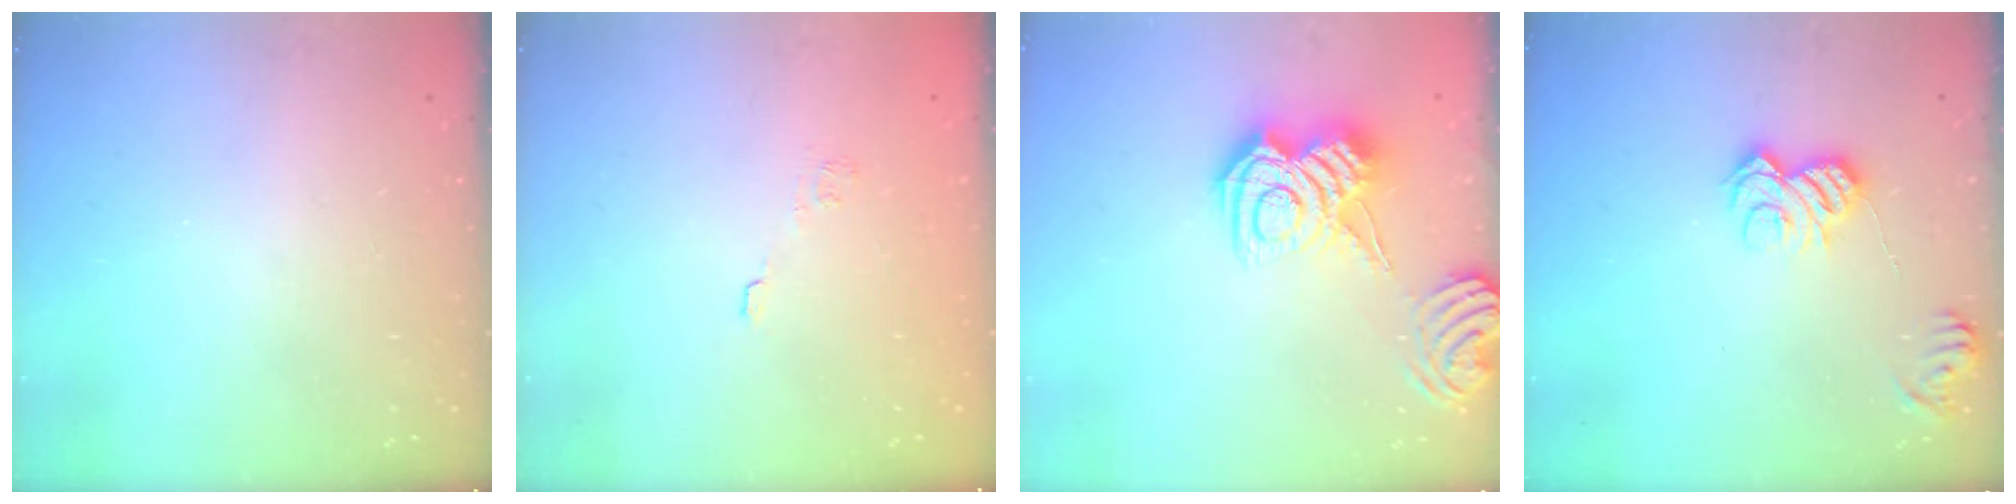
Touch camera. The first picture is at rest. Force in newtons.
{"total": 6.5, "press": 6.4, "slide": 1.1}
{"total": 11.2, "press": 11.1, "slide": 0.8}
{"total": 8.6, "press": 8.6, "slide": 0.0}